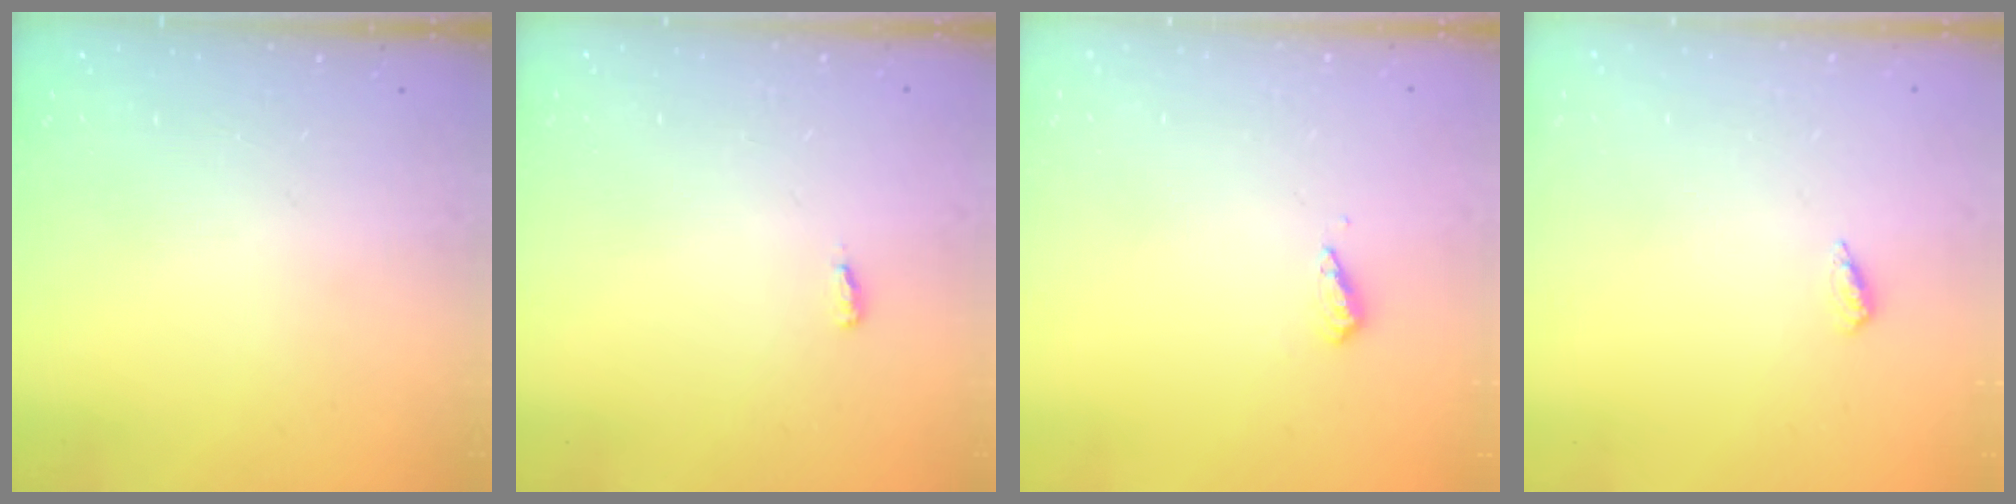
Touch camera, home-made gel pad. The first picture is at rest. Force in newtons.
{"total": 2.6, "press": 2.4, "slide": 1.0}
{"total": 3.1, "press": 3.0, "slide": 0.7}
{"total": 2.6, "press": 2.2, "slide": 1.3}